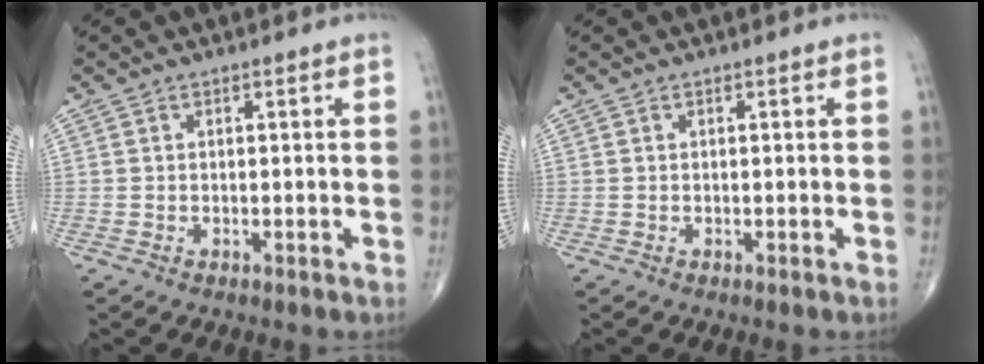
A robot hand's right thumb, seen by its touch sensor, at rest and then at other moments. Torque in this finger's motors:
{"motor_torque": [0.00, 0.00, 0.00, 0.00, 0.00]}